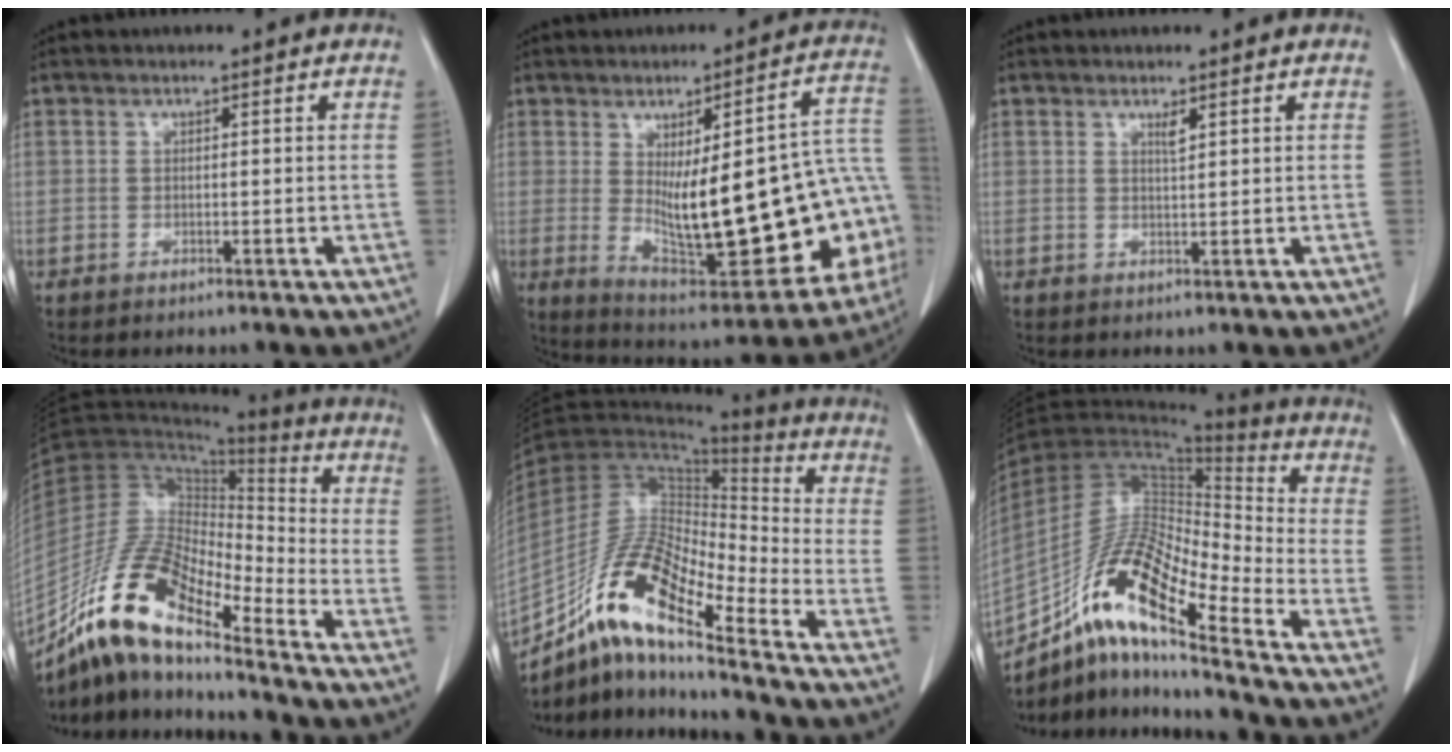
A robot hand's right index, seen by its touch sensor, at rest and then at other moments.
{"total": 27.1, "force": [-2.1, 7.3, 26.1], "torque": [-0.287, 0.010, -0.001]}
{"total": 1.3, "force": [0.8, 0.1, 1.0], "torque": [-0.020, -0.006, 0.014]}
{"total": 16.7, "force": [-12.0, 4.2, 10.8], "torque": [-0.210, 0.016, -0.218]}
{"total": 16.5, "force": [-11.0, 3.0, 11.9], "torque": [-0.229, 0.013, -0.194]}
{"total": 18.5, "force": [-12.0, 2.7, 13.8], "torque": [-0.269, 0.005, -0.212]}